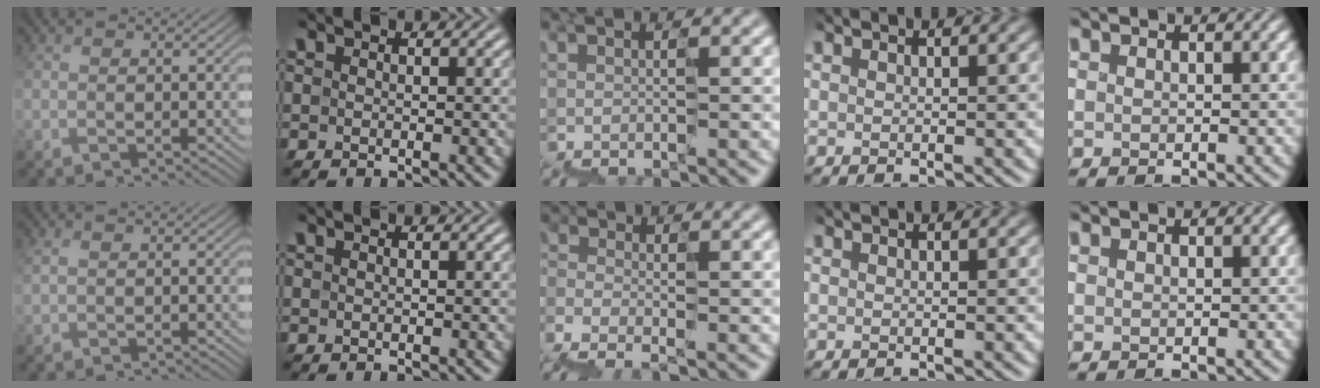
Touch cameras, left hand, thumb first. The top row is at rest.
{"thumb": {"total": 0.9, "force": [0.4, -0.6, -0.5], "torque": [0.019, 0.001, 0.013]}, "middle": {"total": 2.0, "force": [-2.0, -0.1, 0.0], "torque": [0.025, -0.005, -0.041]}}